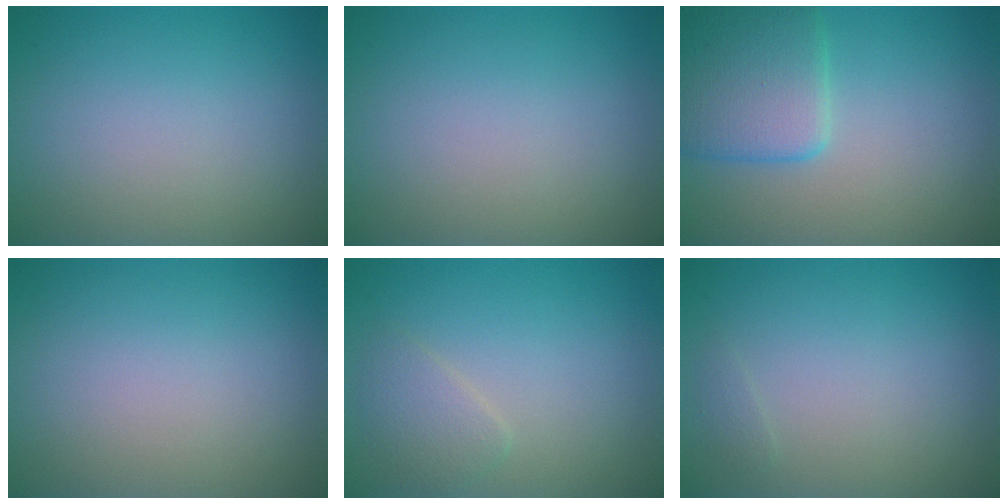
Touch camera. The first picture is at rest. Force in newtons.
{"total": 0.0}
{"total": 4.9, "press": 4.9, "slide": 0.2}
{"total": 0.0}
{"total": 1.8, "press": 1.8, "slide": 0.1}
{"total": 0.5, "press": 0.5, "slide": 0.0}